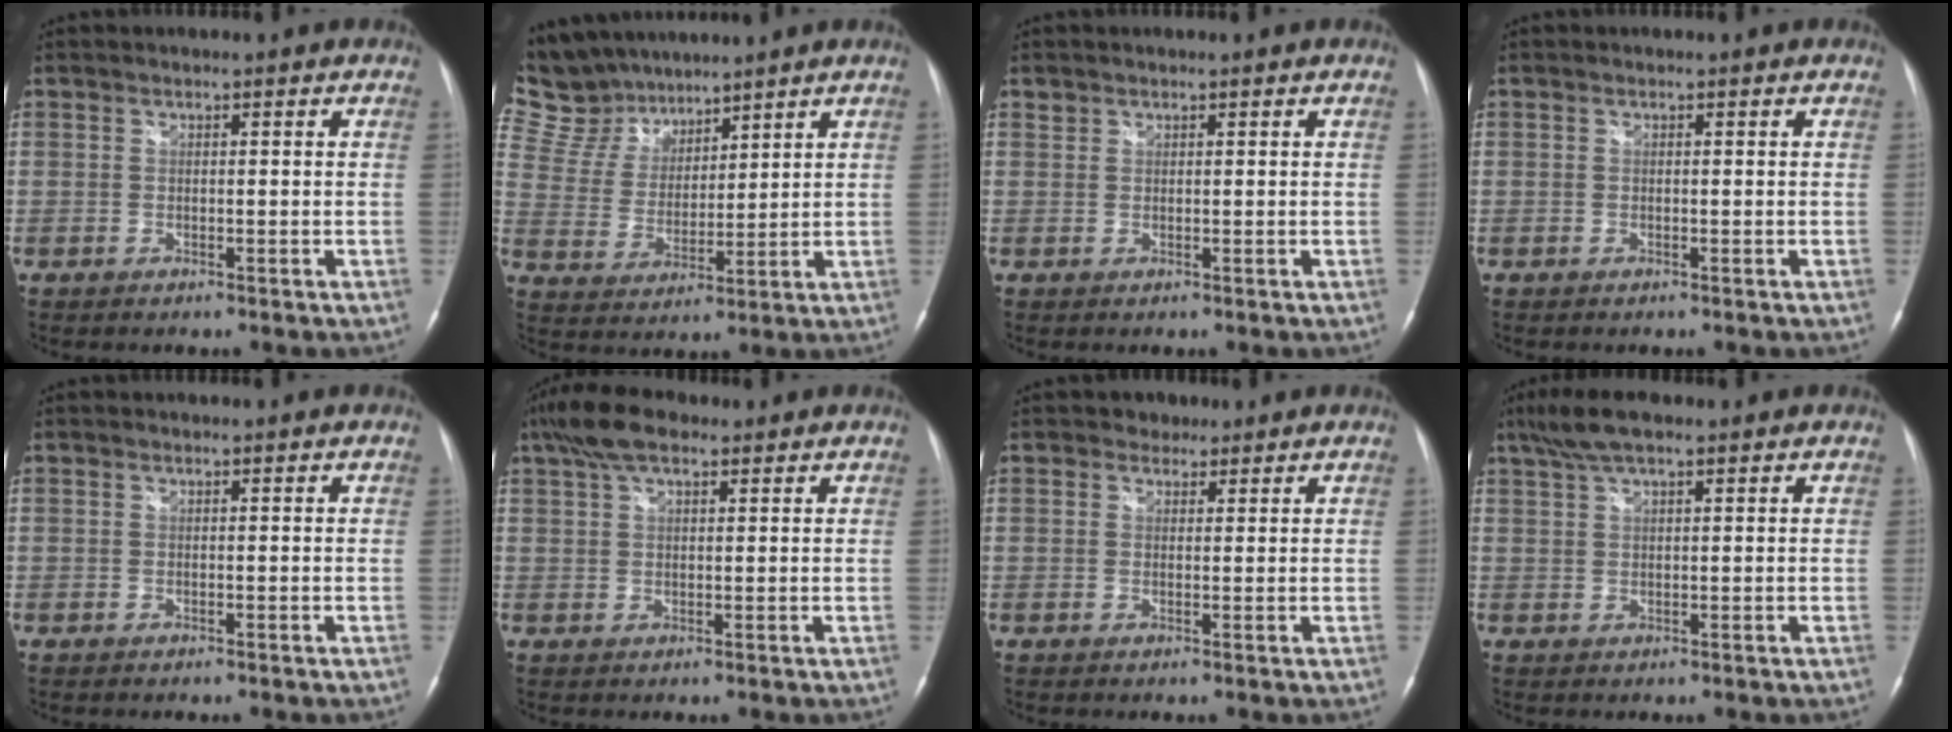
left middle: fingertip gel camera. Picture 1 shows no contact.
{"total": 11.9, "force": [10.7, 5.0, 1.7], "torque": [-0.050, 0.020, 0.222]}
{"total": 1.0, "force": [0.9, 0.5, -0.2], "torque": [0.007, 0.005, 0.015]}
{"total": 0.0}
{"total": 0.0}
{"total": 6.7, "force": [4.4, 2.6, 4.3], "torque": [-0.090, 0.026, 0.079]}
{"total": 1.9, "force": [1.3, 1.4, 0.1], "torque": [-0.003, 0.004, 0.016]}
{"total": 5.6, "force": [4.0, 1.2, 3.8], "torque": [-0.084, 0.021, 0.074]}